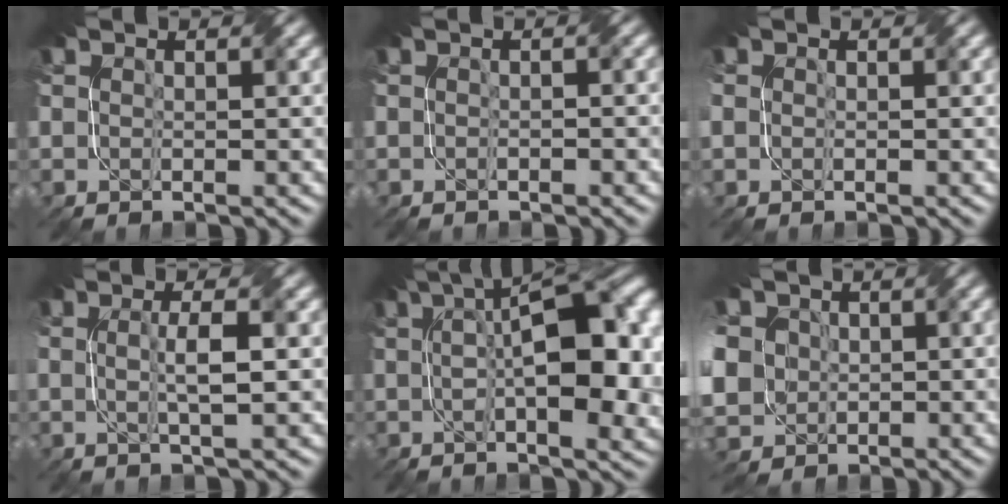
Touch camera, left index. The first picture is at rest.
{"total": 0.7, "force": [-0.6, 0.0, 0.5], "torque": [-0.010, -0.004, -0.015]}
{"total": 0.7, "force": [-0.1, 0.6, 0.3], "torque": [-0.004, -0.002, -0.001]}
{"total": 2.6, "force": [0.2, 0.3, 2.6], "torque": [-0.045, 0.006, 0.001]}
{"total": 13.8, "force": [1.8, 5.6, 12.5], "torque": [-0.173, 0.010, 0.030]}
{"total": 9.8, "force": [0.3, 8.5, 4.8], "torque": [-0.128, 0.002, -0.024]}